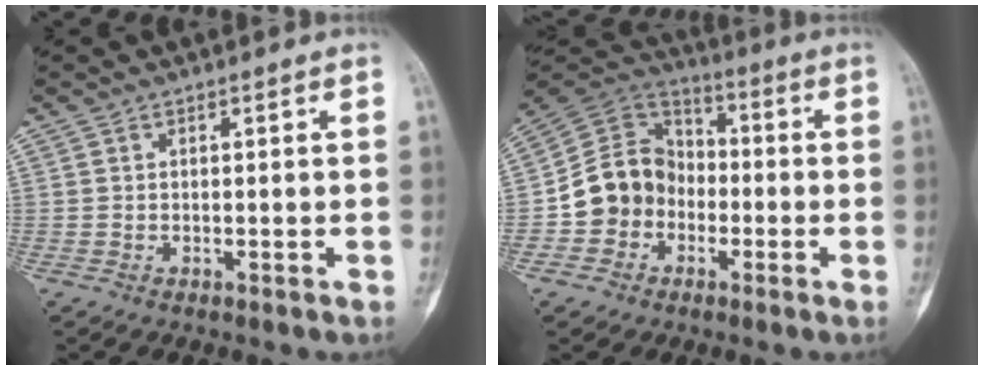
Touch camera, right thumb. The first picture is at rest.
{"total": 12.8, "force": [-3.3, 11.2, 5.2], "torque": [-0.056, 0.050, -0.068]}